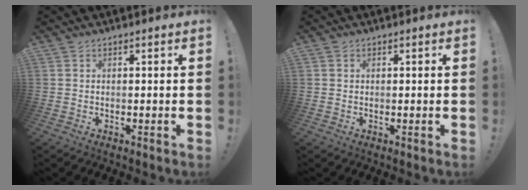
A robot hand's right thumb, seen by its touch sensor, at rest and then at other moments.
{"total": 0.6, "force": [0.2, 0.5, -0.2], "torque": [0.003, 0.001, 0.003]}